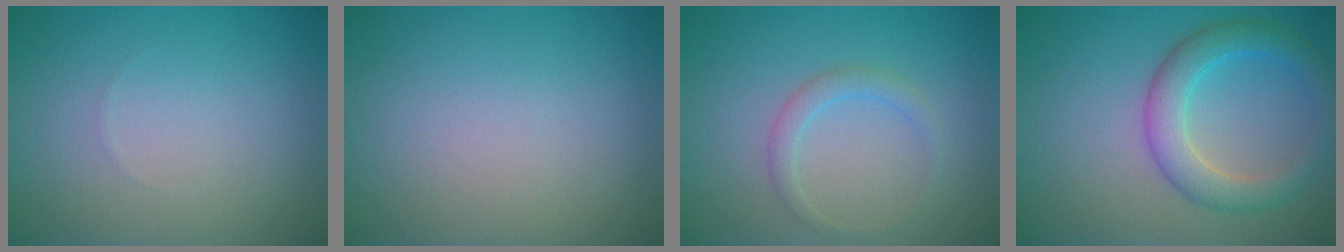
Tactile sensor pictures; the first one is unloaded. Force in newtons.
{"total": 0.0}
{"total": 1.6, "press": 1.6, "slide": 0.0}
{"total": 4.5, "press": 4.4, "slide": 0.3}